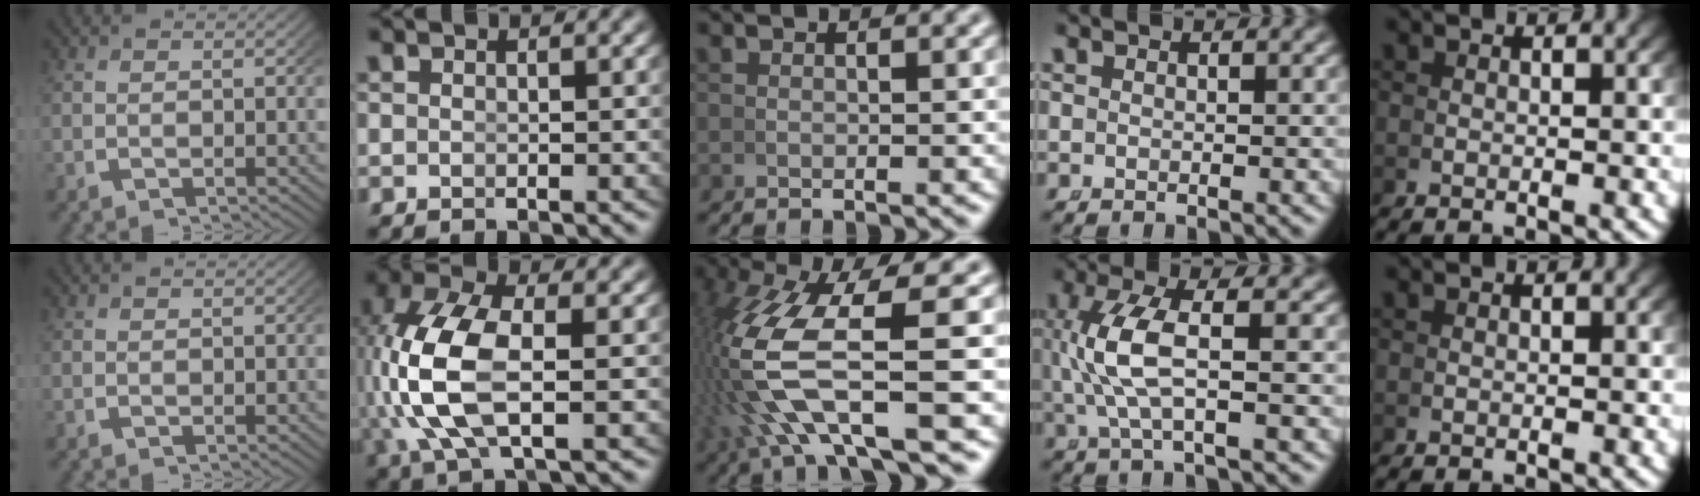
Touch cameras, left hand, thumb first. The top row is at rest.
{"index": {"total": 7.1, "force": [0.2, 3.2, 6.3], "torque": [-0.161, -0.017, 0.017]}, "middle": {"total": 9.2, "force": [0.1, 3.8, 8.3], "torque": [-0.199, -0.016, 0.014]}, "ring": {"total": 5.1, "force": [0.2, 1.4, 4.9], "torque": [-0.117, 0.000, 0.011]}}